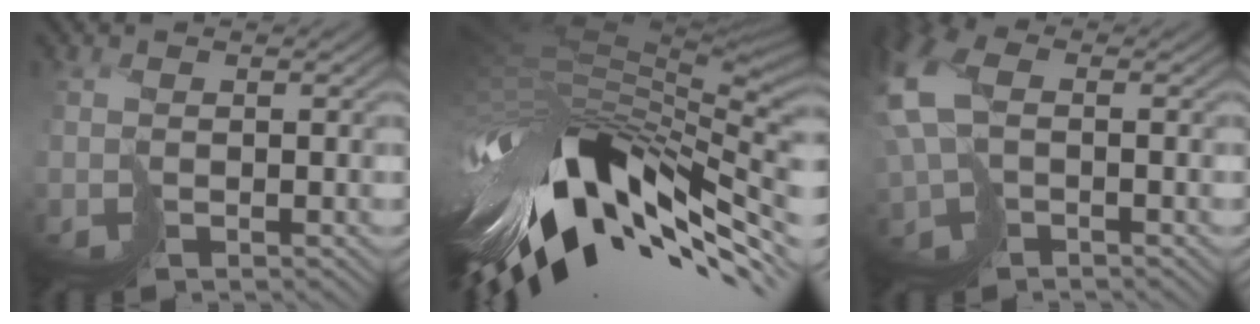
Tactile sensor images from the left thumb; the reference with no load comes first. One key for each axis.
{"total": 16.1, "fx": -4.5, "fy": 6.6, "fz": 14.0, "tx": -0.262, "ty": -0.015, "tz": -0.074}
{"total": 7.3, "fx": 0.1, "fy": 4.6, "fz": 5.7, "tx": -0.171, "ty": -0.002, "tz": 0.002}